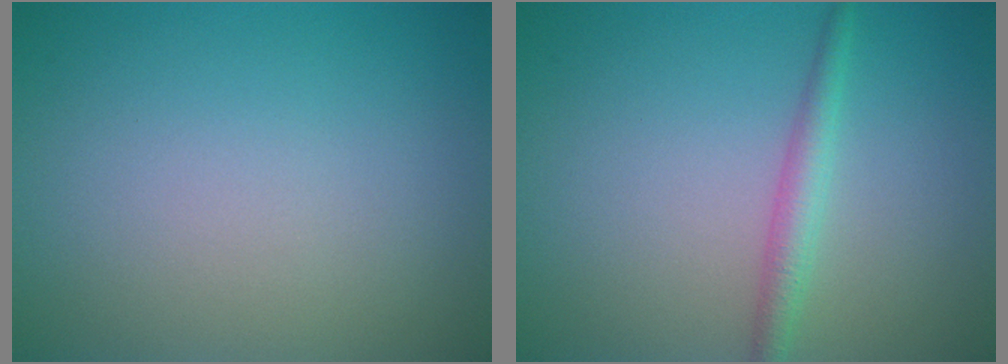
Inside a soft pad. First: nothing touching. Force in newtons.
{"total": 2.1, "press": 2.1, "slide": 0.0}